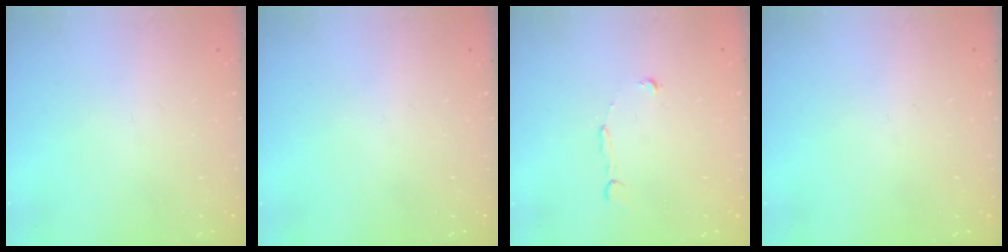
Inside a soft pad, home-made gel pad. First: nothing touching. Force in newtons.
{"total": 0.0}
{"total": 4.3, "press": 4.3, "slide": 0.2}
{"total": 0.0}